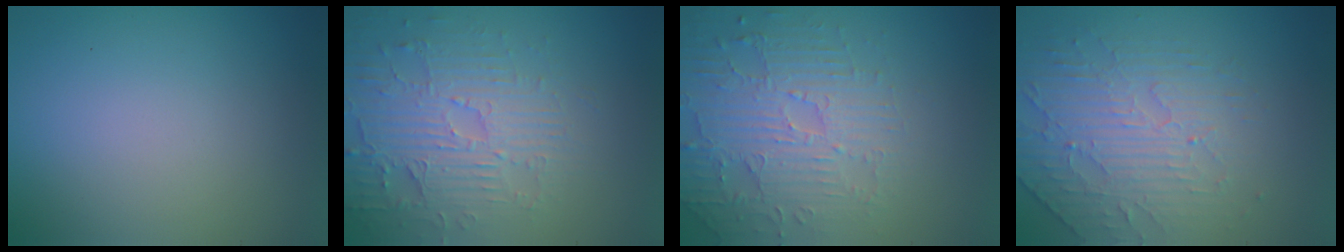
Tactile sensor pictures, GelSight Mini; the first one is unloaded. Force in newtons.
{"total": 4.1, "press": 3.9, "slide": 1.4}
{"total": 4.7, "press": 4.0, "slide": 2.5}
{"total": 4.7, "press": 3.4, "slide": 3.2}